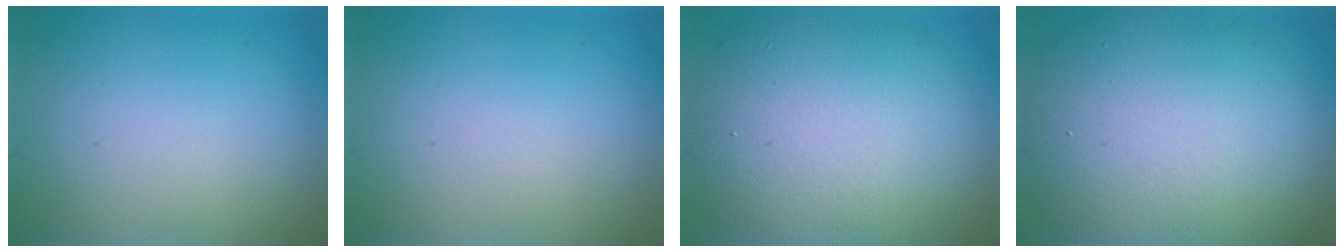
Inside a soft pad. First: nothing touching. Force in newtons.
{"total": 0.0}
{"total": 11.2, "press": 11.2, "slide": 0.9}
{"total": 13.8, "press": 13.7, "slide": 1.4}